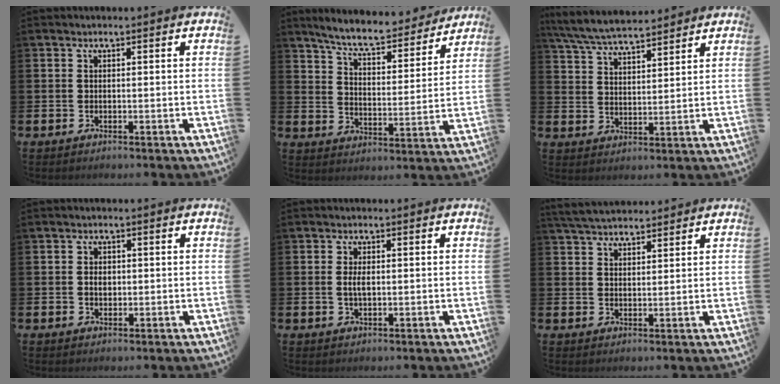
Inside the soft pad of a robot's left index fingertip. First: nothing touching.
{"total": 7.5, "force": [6.9, 1.0, 2.7], "torque": [-0.077, -0.048, 0.117]}
{"total": 6.4, "force": [6.2, 0.8, 1.5], "torque": [-0.058, -0.028, 0.113]}
{"total": 1.7, "force": [0.0, 1.3, 1.2], "torque": [-0.007, 0.002, -0.006]}
{"total": 2.1, "force": [0.0, 0.9, 1.9], "torque": [-0.036, 0.004, -0.002]}
{"total": 4.1, "force": [4.0, 0.8, 0.6], "torque": [-0.023, -0.015, 0.074]}